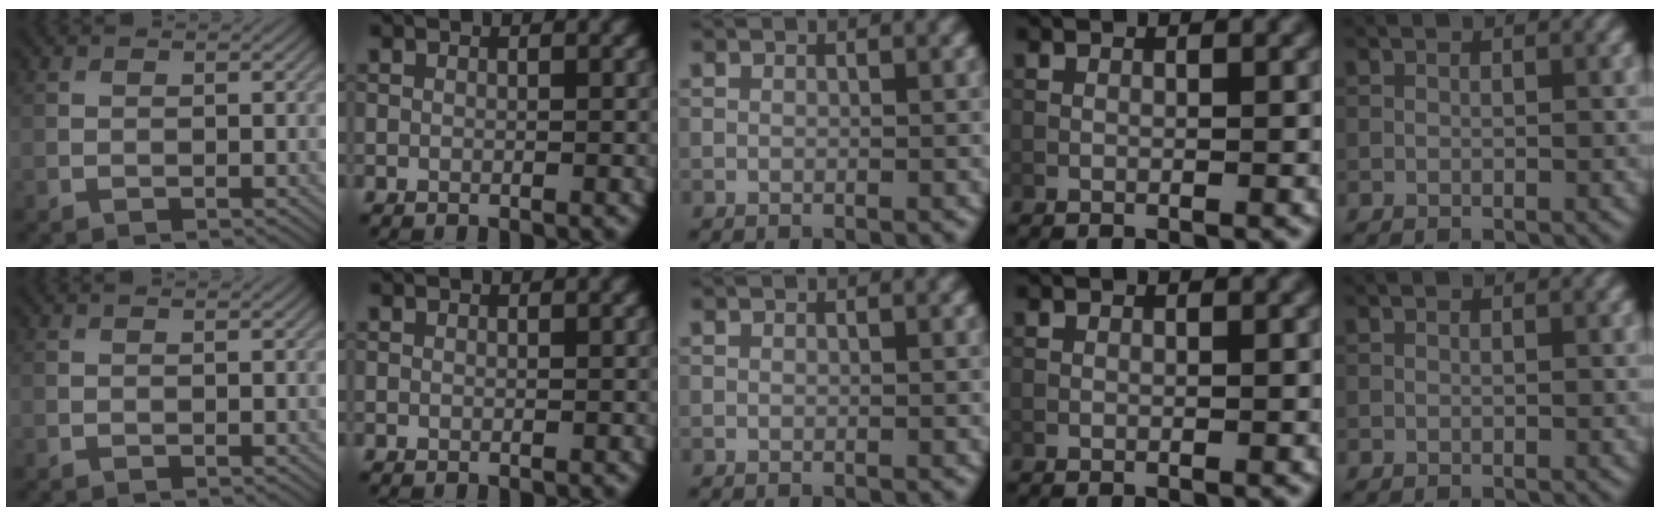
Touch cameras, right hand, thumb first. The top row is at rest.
{}